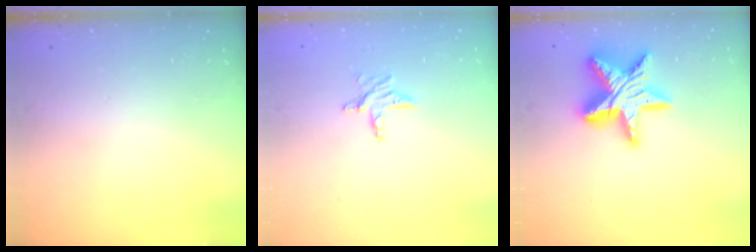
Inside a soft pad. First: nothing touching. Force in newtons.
{"total": 5.5, "press": 5.5, "slide": 0.5}
{"total": 18.3, "press": 18.3, "slide": 1.2}